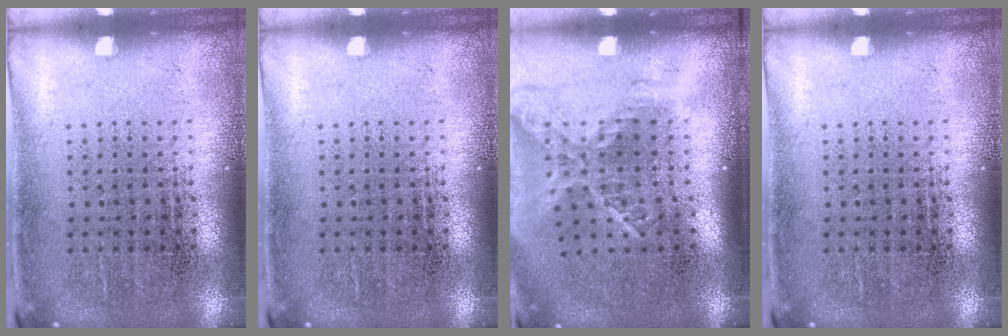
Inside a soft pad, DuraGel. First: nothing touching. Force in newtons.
{"total": 0.0}
{"total": 1.8, "press": 1.3, "slide": 1.3}
{"total": 0.0}